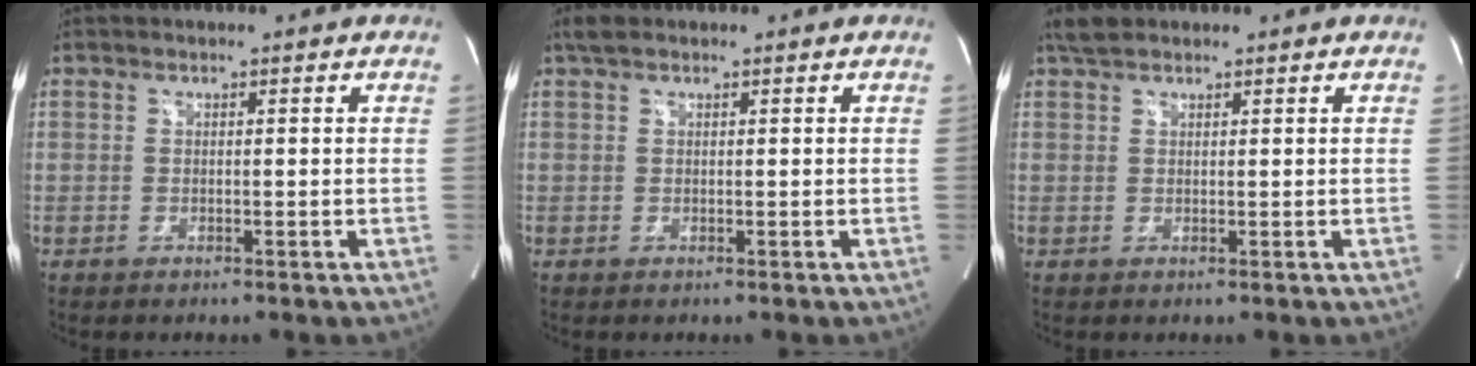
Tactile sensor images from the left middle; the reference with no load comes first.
{"total": 2.2, "force": [1.6, 1.0, 1.1], "torque": [-0.027, 0.017, 0.031]}
{"total": 2.3, "force": [1.9, 1.1, 0.8], "torque": [-0.018, 0.012, 0.034]}